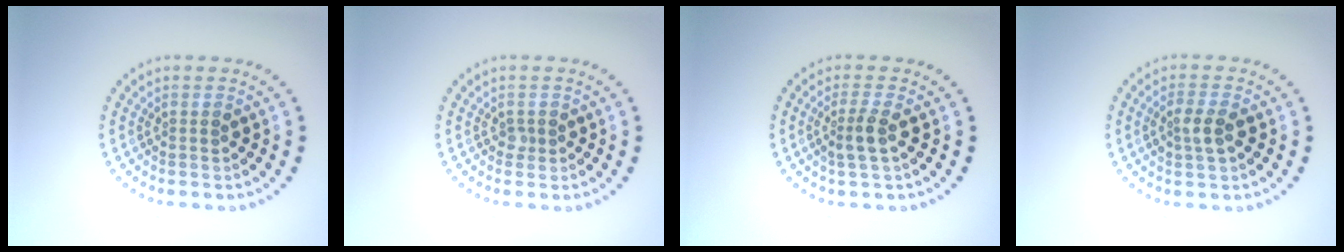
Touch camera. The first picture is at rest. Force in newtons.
{"total": 0.8, "press": 0.5, "slide": 0.6}
{"total": 2.2, "press": 1.9, "slide": 1.0}
{"total": 2.1, "press": 2.1, "slide": 0.3}